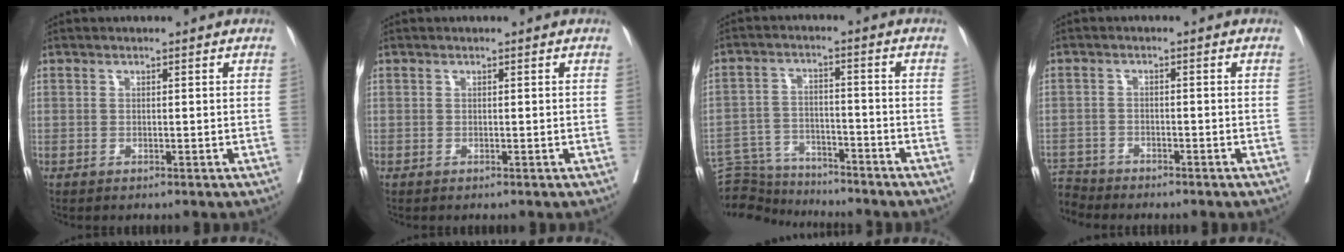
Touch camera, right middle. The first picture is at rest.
{"total": 0.0}
{"total": 10.0, "force": [-9.8, 1.6, 0.8], "torque": [-0.016, 0.021, -0.163]}
{"total": 4.3, "force": [-4.2, 0.6, -0.5], "torque": [0.009, -0.005, -0.078]}